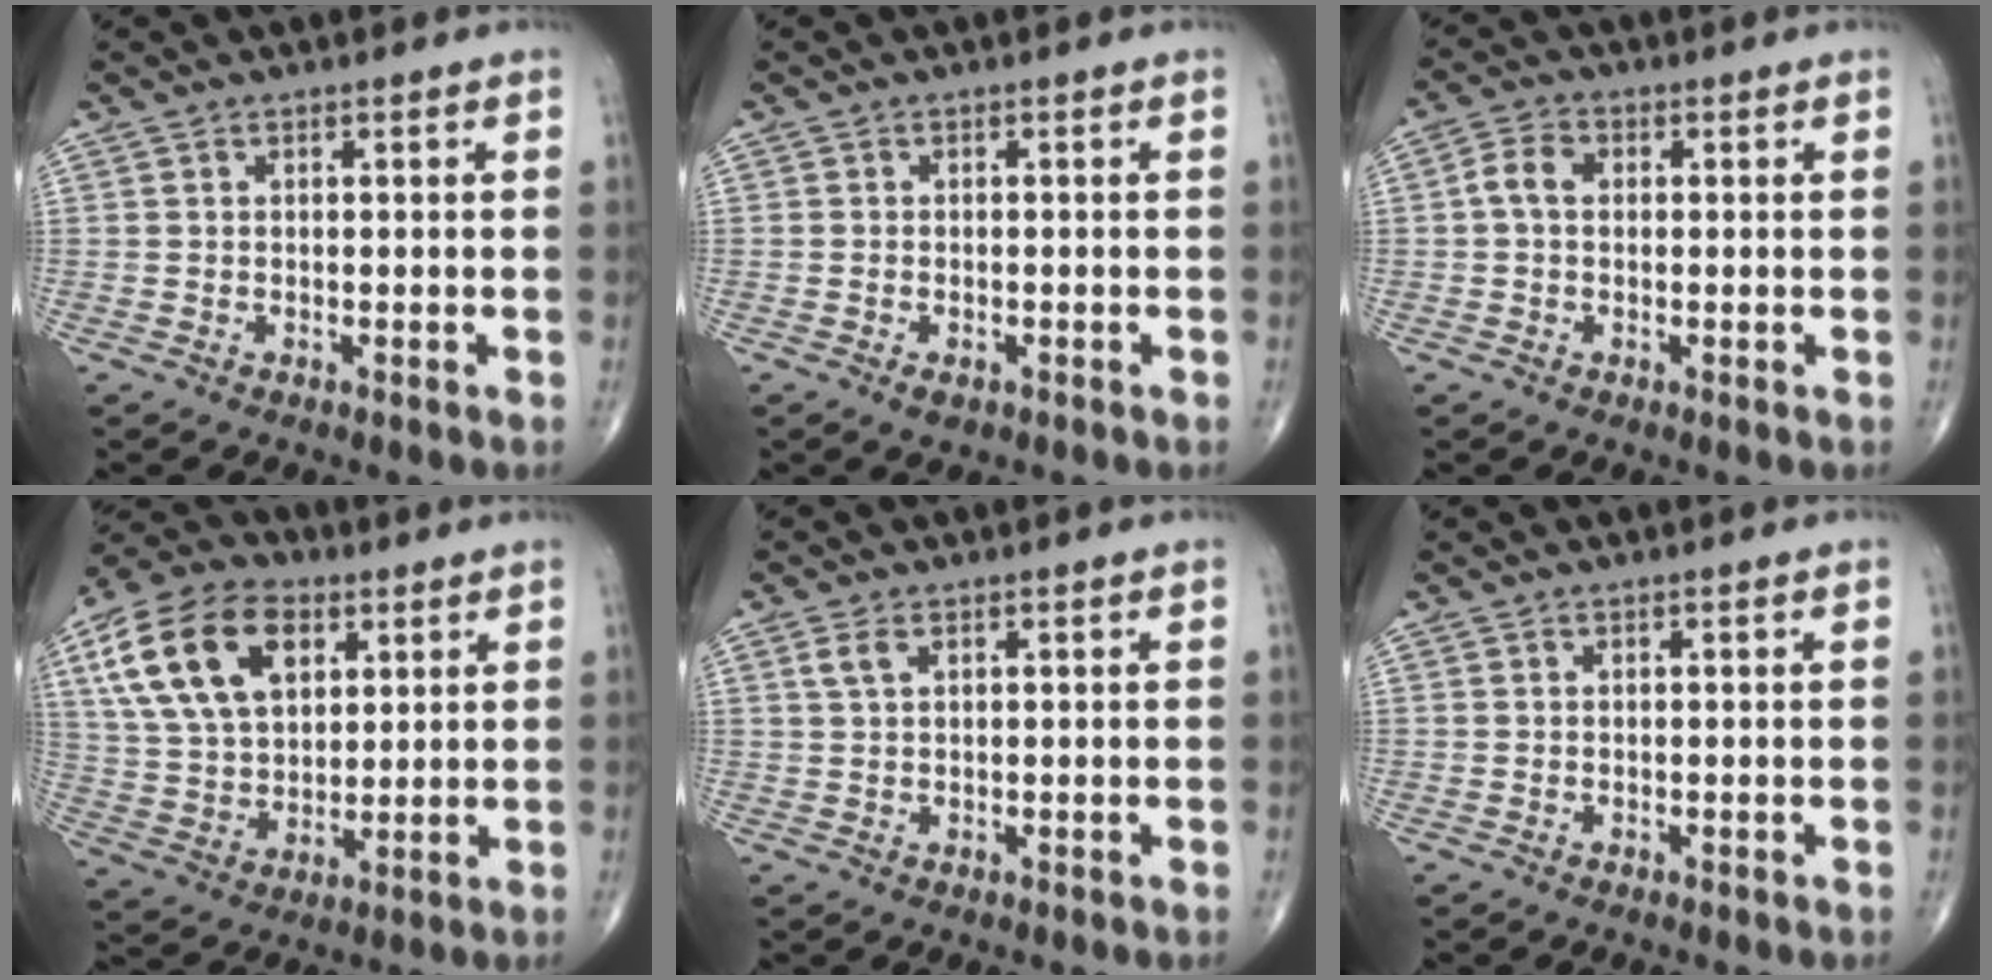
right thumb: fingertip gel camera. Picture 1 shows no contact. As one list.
[{"total": 1.5, "force": [-0.8, 0.7, 1.0], "torque": [-0.010, 0.002, -0.012]}, {"total": 4.1, "force": [0.4, 2.9, 2.8], "torque": [-0.053, 0.013, 0.001]}, {"total": 19.1, "force": [7.4, 11.8, 13.1], "torque": [-0.230, -0.006, 0.133]}, {"total": 2.4, "force": [1.2, 1.1, 1.8], "torque": [-0.041, 0.006, 0.028]}, {"total": 0.0}]